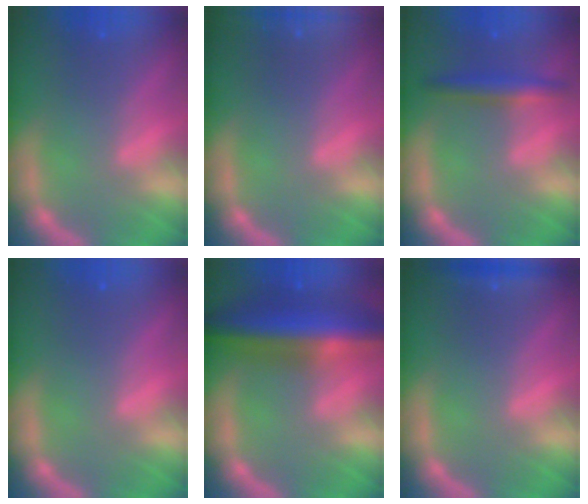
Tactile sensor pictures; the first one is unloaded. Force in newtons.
{"total": 10.1}
{"total": 3.0}
{"total": 0.0}
{"total": 9.5}
{"total": 1.9}